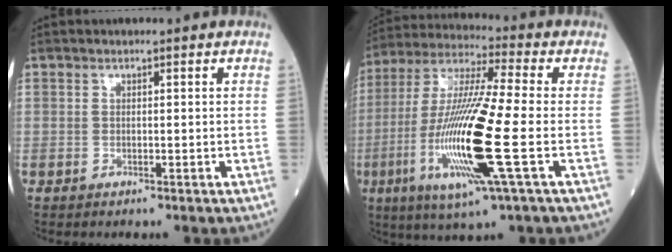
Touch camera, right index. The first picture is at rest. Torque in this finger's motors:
{"motor_torque": [0.95, -0.37, 1.06, 0.21]}